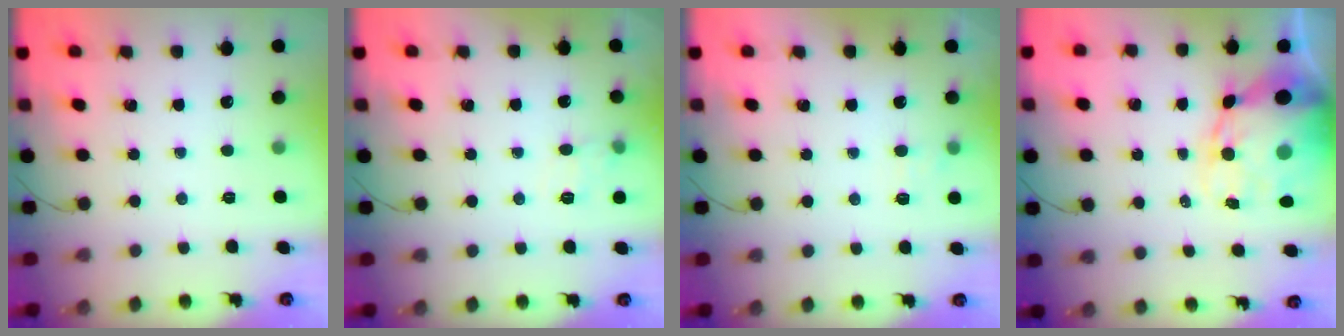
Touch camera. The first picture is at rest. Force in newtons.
{"total": 5.5, "press": 5.2, "slide": 1.8}
{"total": 6.6, "press": 6.5, "slide": 1.3}
{"total": 13.9, "press": 13.4, "slide": 3.8}